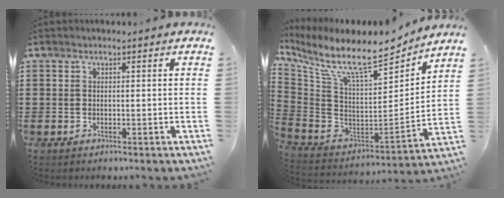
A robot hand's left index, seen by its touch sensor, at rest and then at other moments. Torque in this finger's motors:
{"motor_torque": [2.14, 0.00, 0.74, 0.21]}